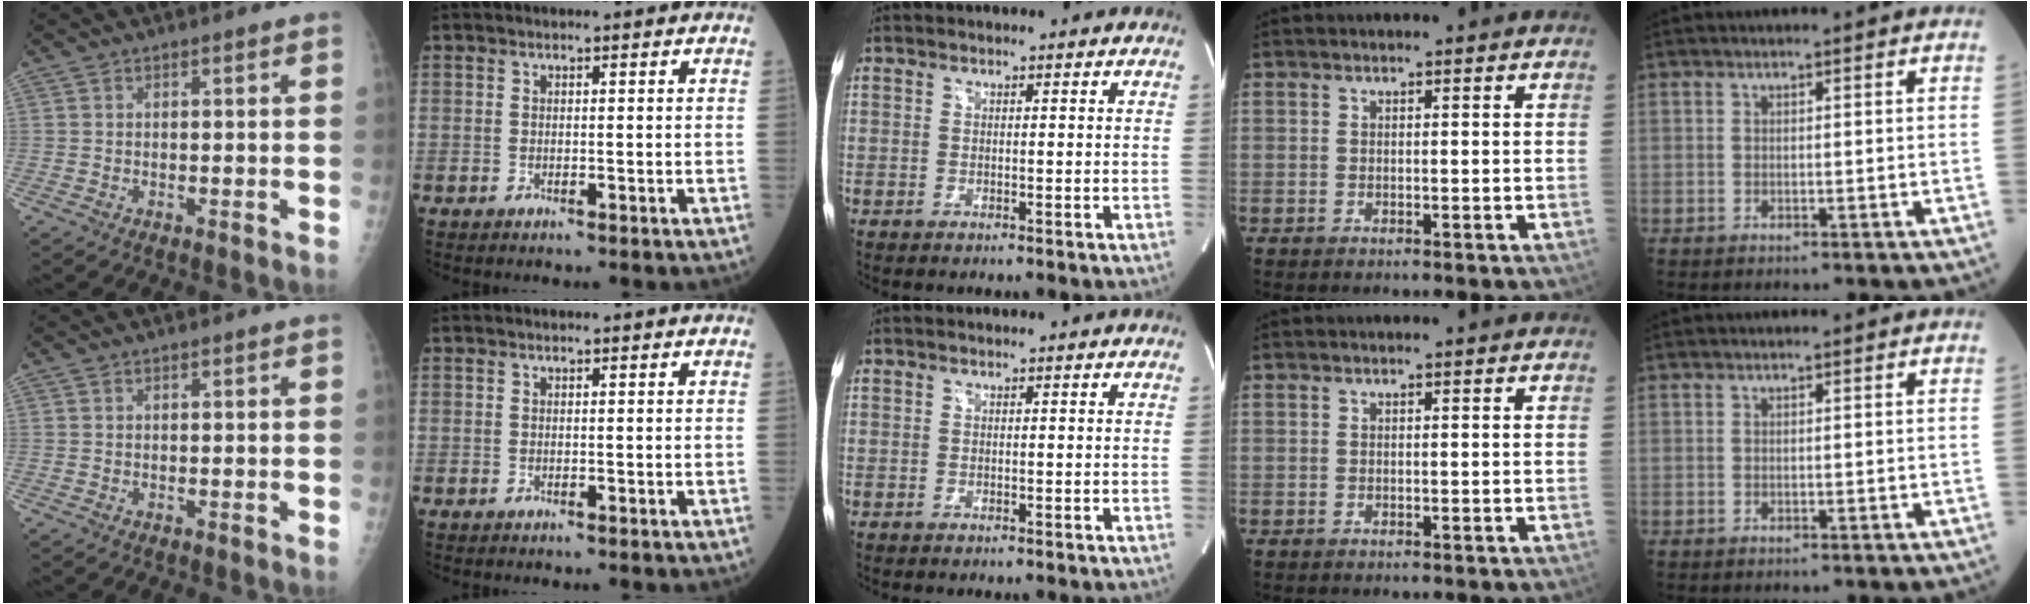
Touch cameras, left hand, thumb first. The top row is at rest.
{}